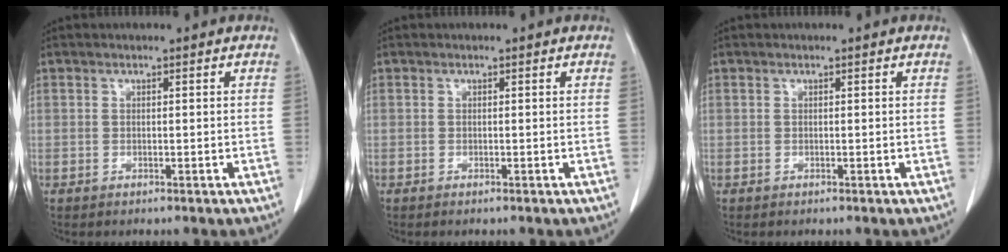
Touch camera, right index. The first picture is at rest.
{"total": 0.0}
{"total": 0.0}